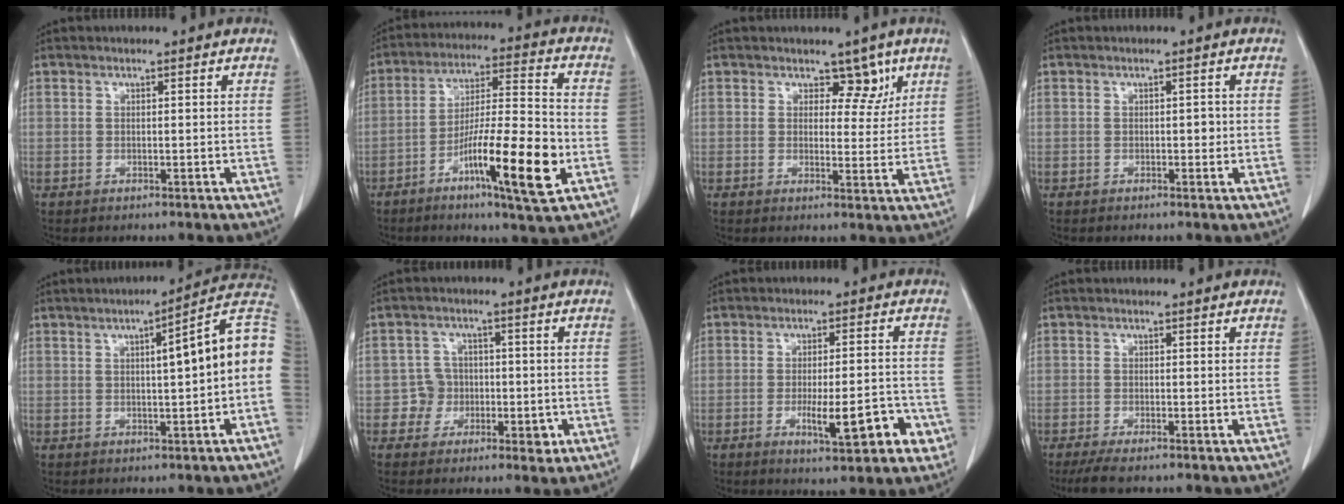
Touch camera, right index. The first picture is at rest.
{"total": 15.1, "force": [-5.8, 1.2, 13.9], "torque": [-0.239, -0.010, -0.099]}
{"total": 4.0, "force": [2.4, 2.6, 1.9], "torque": [-0.008, -0.002, 0.032]}
{"total": 0.9, "force": [-0.2, 0.5, 0.7], "torque": [-0.005, 0.003, -0.003]}
{"total": 11.1, "force": [0.8, 0.6, 11.1], "torque": [-0.146, 0.029, 0.003]}
{"total": 4.8, "force": [-1.2, 4.6, 1.0], "torque": [0.005, 0.016, -0.015]}
{"total": 9.4, "force": [-3.5, 2.3, 8.4], "torque": [-0.115, 0.003, -0.044]}
{"total": 3.5, "force": [-2.8, 0.3, 2.1], "torque": [-0.040, -0.009, -0.050]}